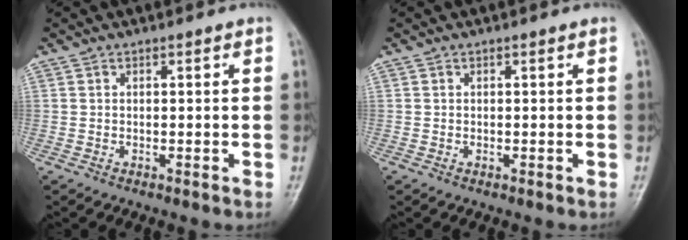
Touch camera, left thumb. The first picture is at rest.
{"total": 0.0}